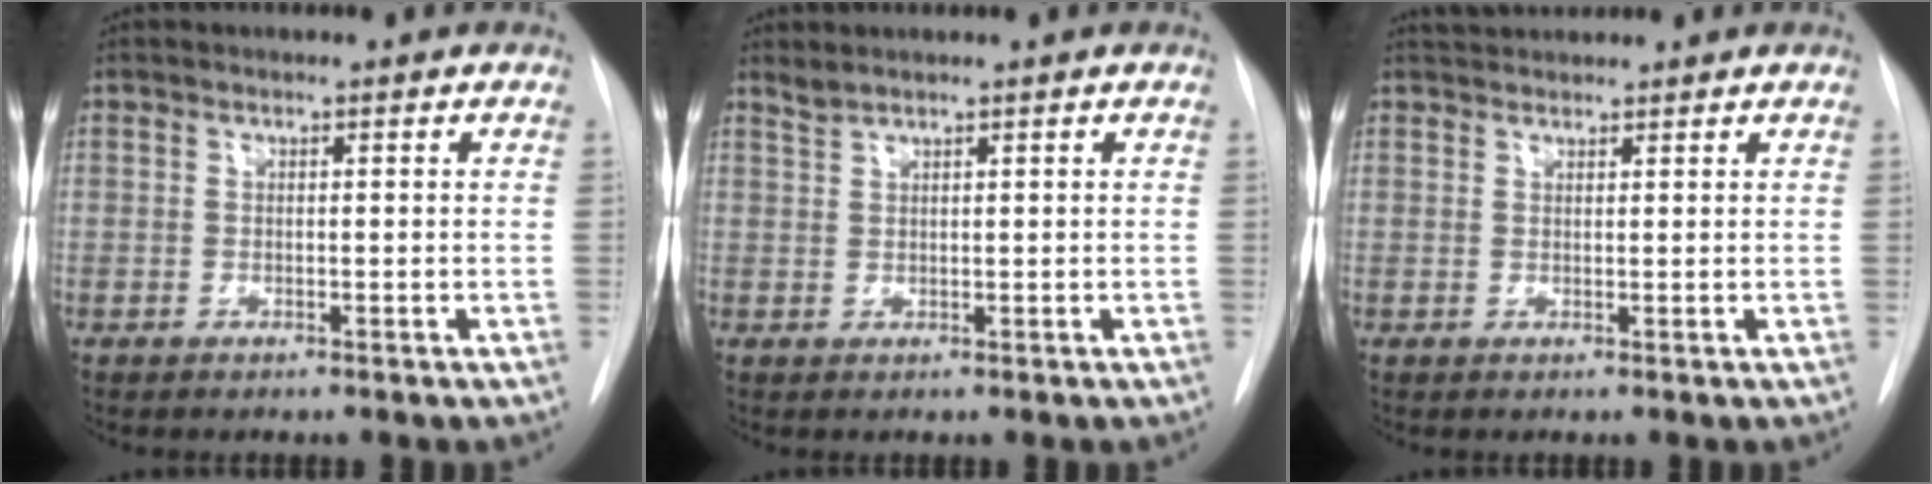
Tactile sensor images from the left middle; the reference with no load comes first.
{"total": 1.3, "force": [1.2, -0.1, 0.3], "torque": [-0.009, 0.007, 0.029]}
{"total": 3.2, "force": [3.0, 0.7, 0.7], "torque": [-0.010, 0.030, 0.051]}